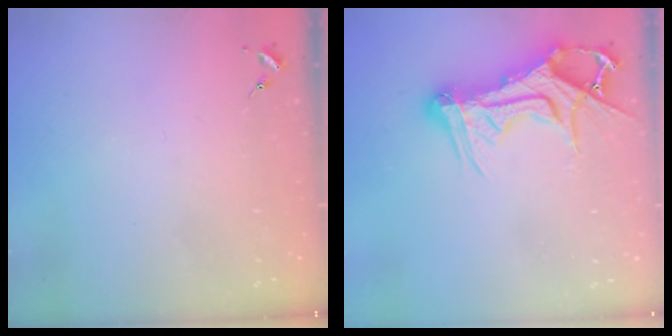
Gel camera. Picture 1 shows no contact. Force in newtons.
{"total": 16.2, "press": 16.2, "slide": 1.4}